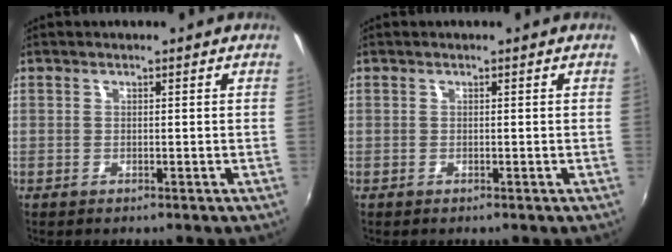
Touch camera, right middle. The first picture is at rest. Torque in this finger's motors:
{"motor_torque": [-0.14, -0.15, 0.00, -0.01]}